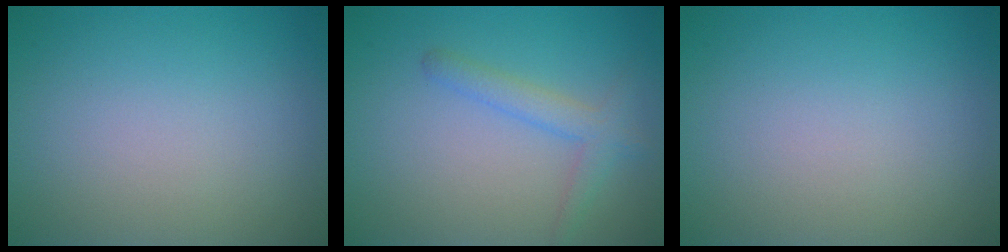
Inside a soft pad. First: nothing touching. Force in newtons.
{"total": 2.4, "press": 2.4, "slide": 0.1}
{"total": 0.0}